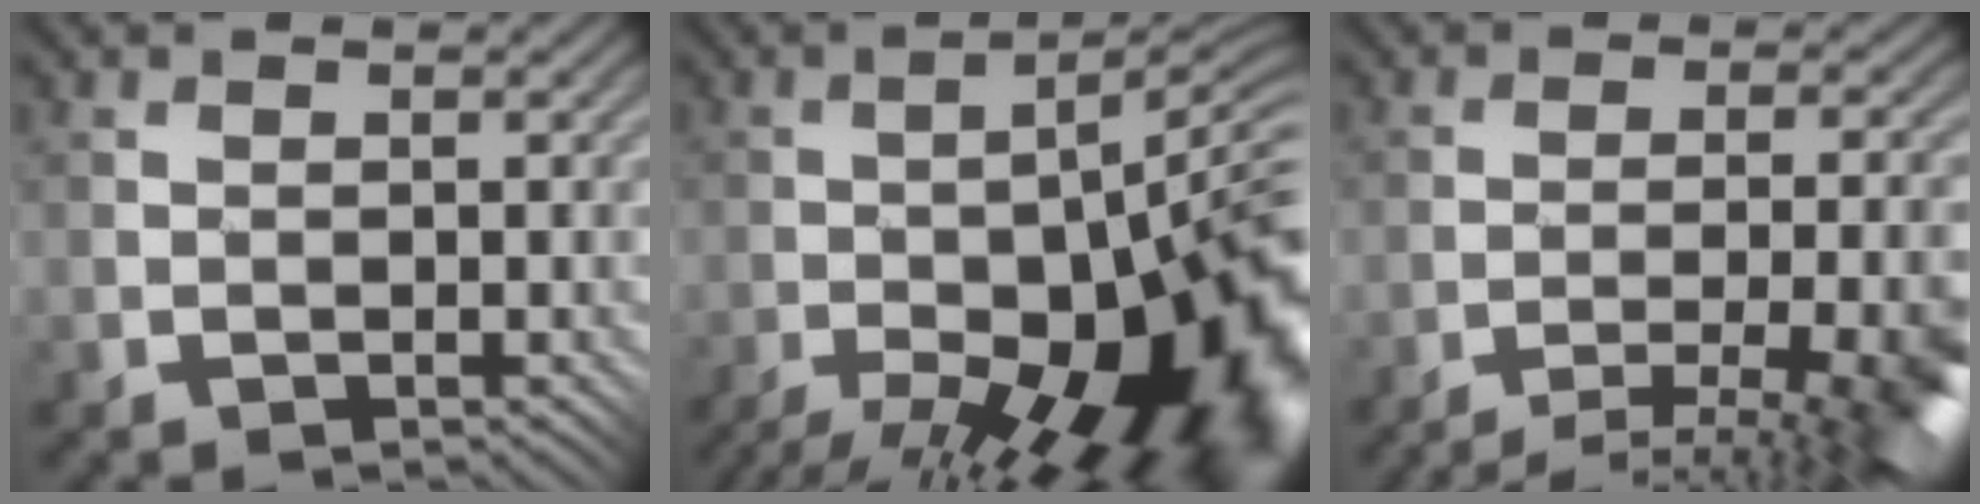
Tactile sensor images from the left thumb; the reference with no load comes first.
{"total": 20.1, "force": [-11.7, 5.9, 15.2], "torque": [-0.184, -0.023, -0.170]}
{"total": 10.7, "force": [-8.4, 0.9, 6.6], "torque": [-0.093, 0.008, -0.108]}